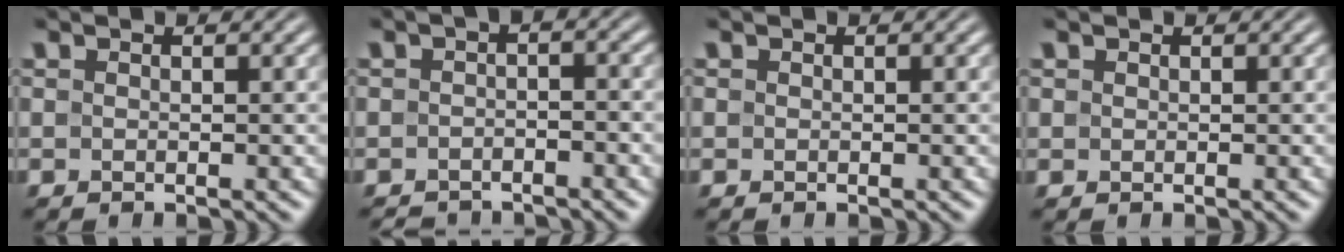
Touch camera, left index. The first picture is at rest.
{"total": 3.1, "force": [-2.5, 1.1, 1.5], "torque": [-0.019, 0.000, -0.046]}
{"total": 0.0}
{"total": 0.7, "force": [0.4, 0.6, 0.0], "torque": [0.005, -0.001, 0.006]}